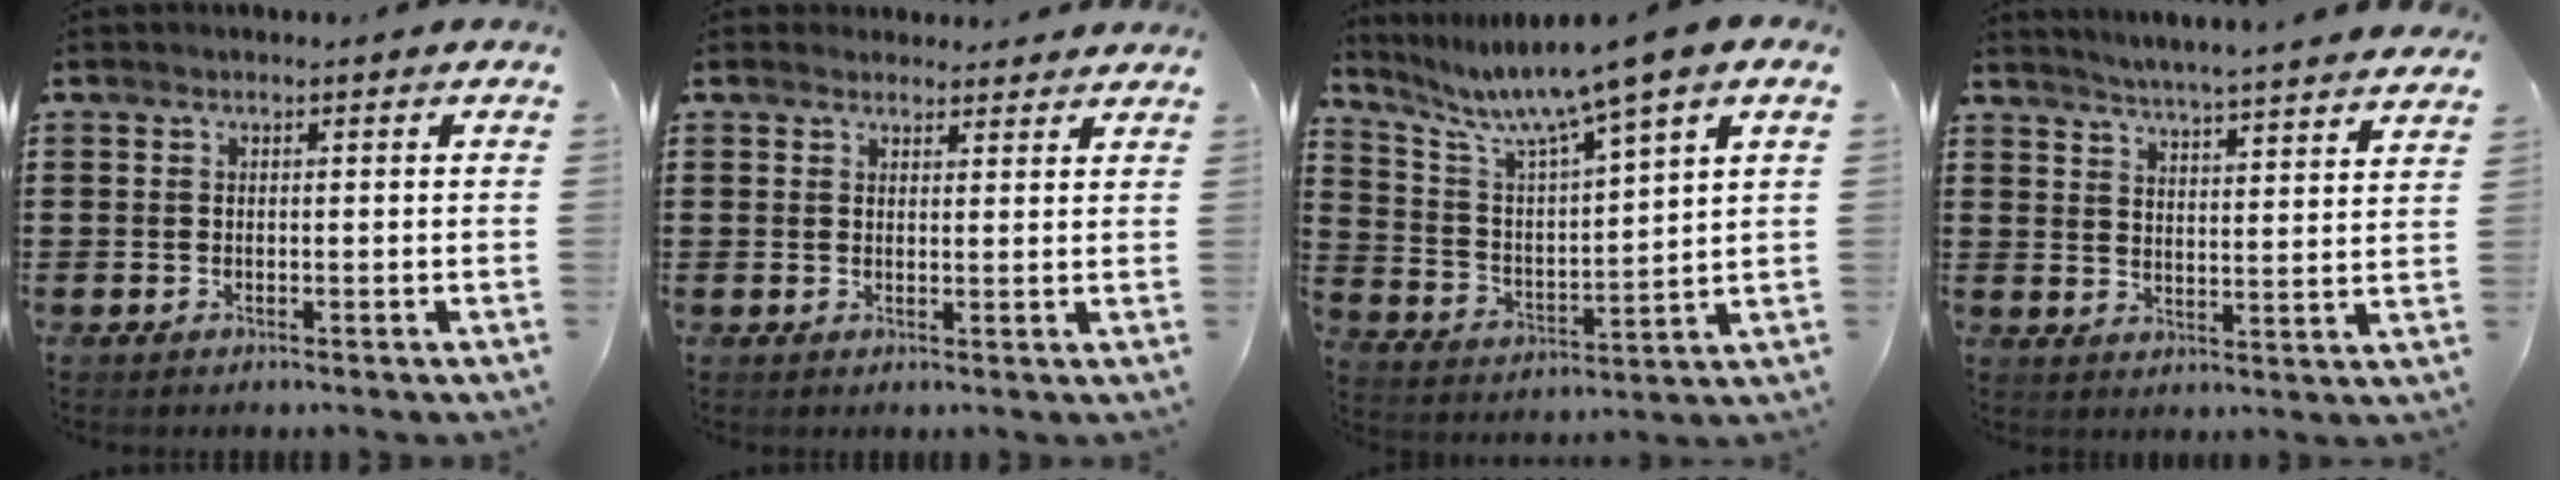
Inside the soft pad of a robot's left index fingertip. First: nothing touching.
{"total": 2.2, "force": [2.1, 0.6, 0.0], "torque": [-0.005, 0.001, 0.042]}
{"total": 8.3, "force": [6.6, -0.6, 5.0], "torque": [-0.125, -0.043, 0.104]}
{"total": 4.2, "force": [4.1, -1.0, 0.4], "torque": [-0.027, -0.032, 0.068]}